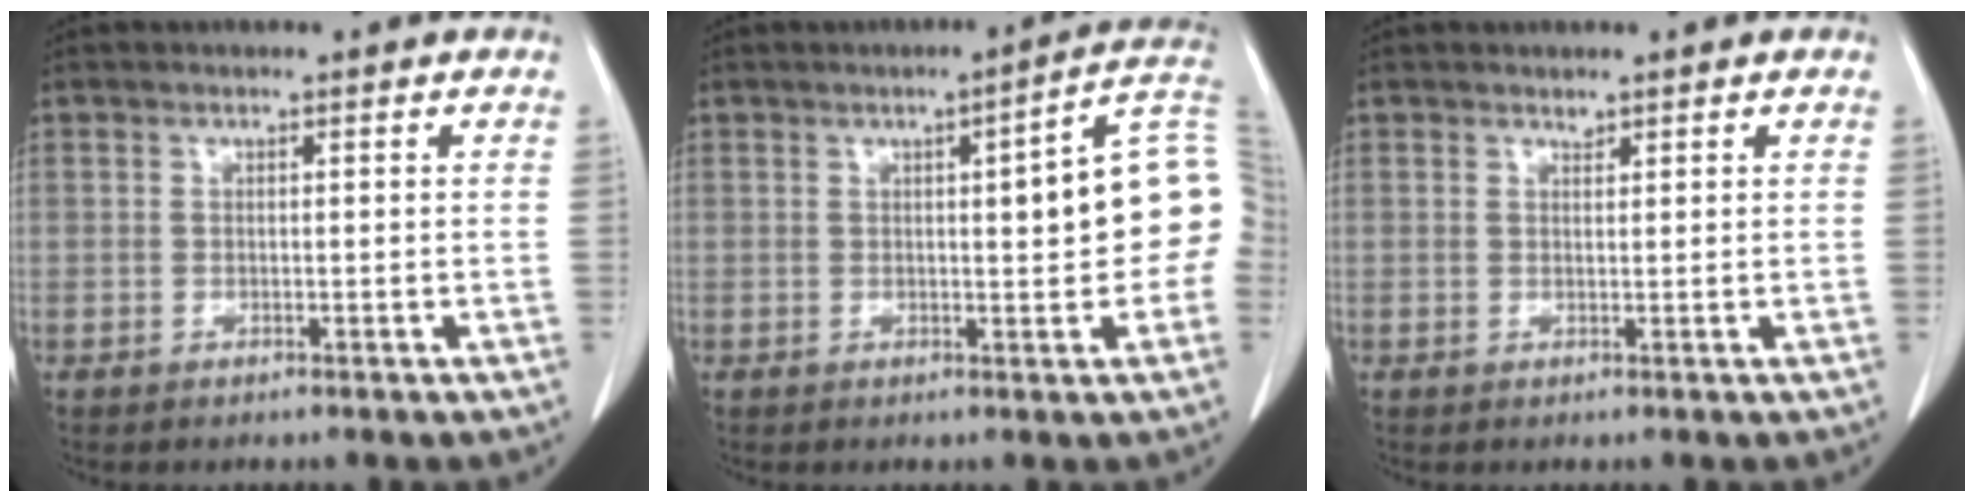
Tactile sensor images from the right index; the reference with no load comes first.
{"total": 10.7, "force": [0.5, 1.4, 10.6], "torque": [-0.130, 0.027, 0.002]}
{"total": 0.6, "force": [0.6, 0.2, 0.1], "torque": [-0.006, -0.004, 0.009]}